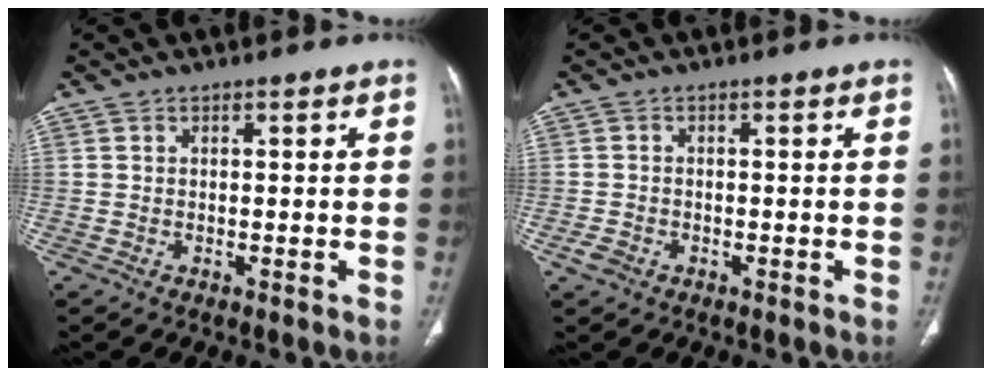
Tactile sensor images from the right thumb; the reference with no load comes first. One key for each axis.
{"total": 2.0, "fx": -1.0, "fy": 1.5, "fz": 0.9, "tx": -0.016, "ty": 0.004, "tz": -0.016}